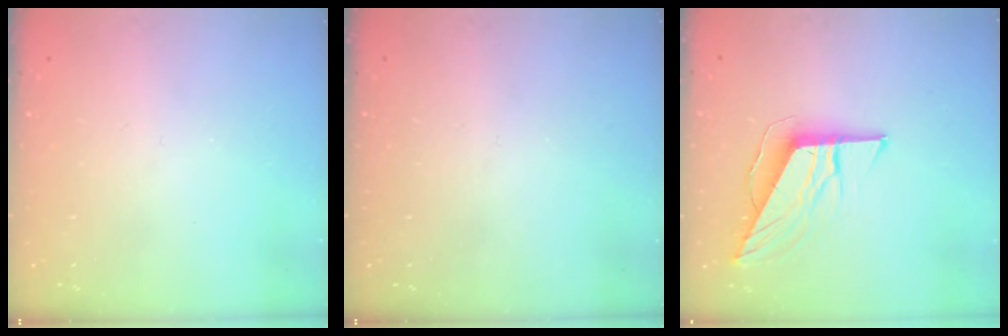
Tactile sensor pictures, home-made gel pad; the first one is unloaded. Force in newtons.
{"total": 0.0}
{"total": 9.6, "press": 9.6, "slide": 0.5}